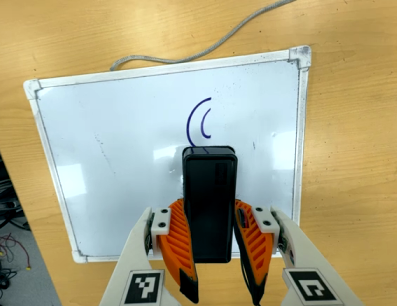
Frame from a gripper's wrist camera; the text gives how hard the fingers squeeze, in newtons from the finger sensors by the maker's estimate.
{"total": 9.5, "left": 7.6, "right": 11.3}